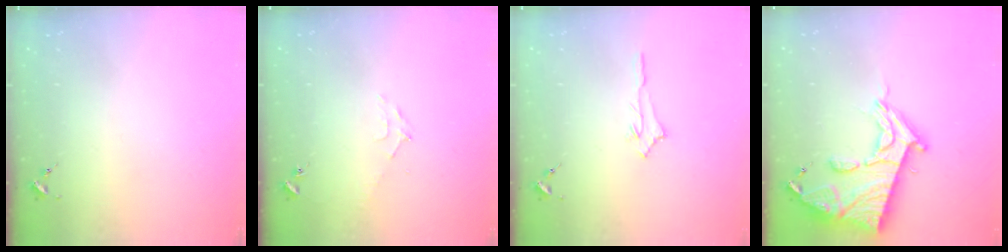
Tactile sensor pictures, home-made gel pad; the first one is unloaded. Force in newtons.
{"total": 6.6, "press": 6.6, "slide": 0.8}
{"total": 4.3, "press": 4.2, "slide": 0.5}
{"total": 19.3, "press": 19.3, "slide": 1.6}